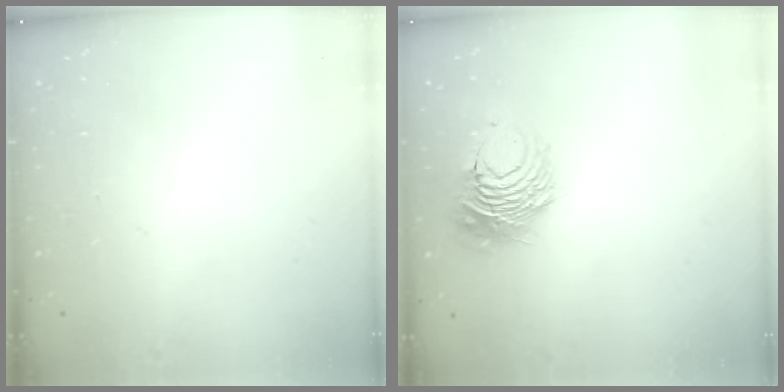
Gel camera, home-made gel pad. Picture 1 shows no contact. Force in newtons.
{"total": 10.5, "press": 10.4, "slide": 0.6}